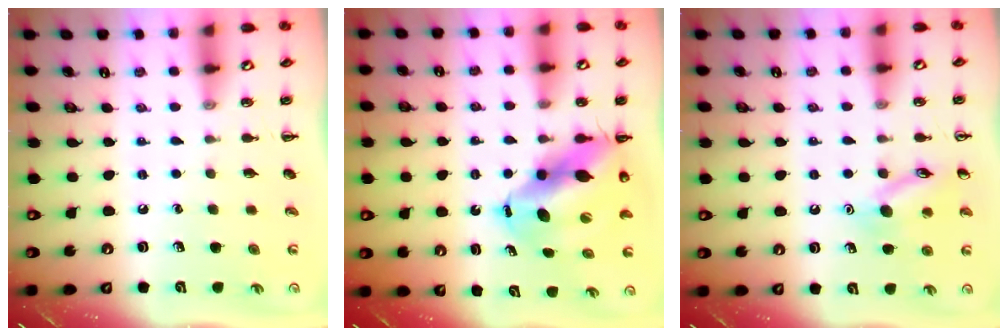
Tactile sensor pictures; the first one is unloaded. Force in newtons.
{"total": 12.7, "press": 12.3, "slide": 3.1}
{"total": 11.5, "press": 11.4, "slide": 1.3}